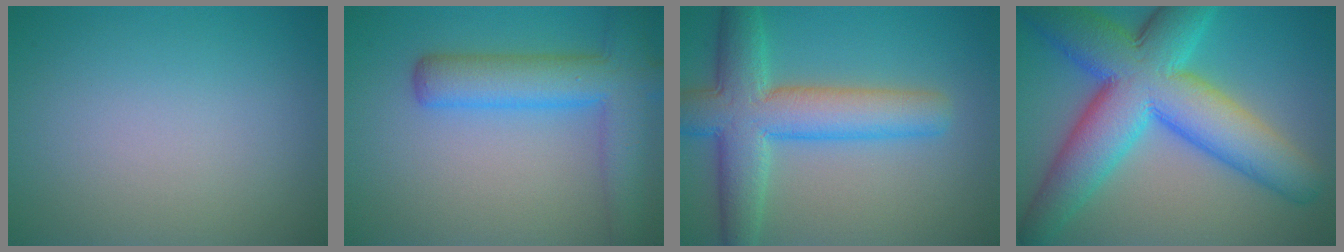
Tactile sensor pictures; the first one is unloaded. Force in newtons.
{"total": 6.6, "press": 6.6, "slide": 0.4}
{"total": 8.0, "press": 8.0, "slide": 0.5}
{"total": 12.9, "press": 12.9, "slide": 0.4}